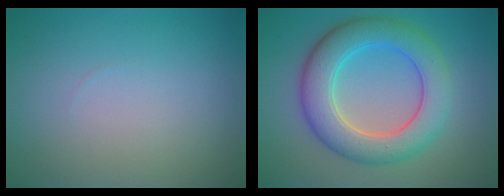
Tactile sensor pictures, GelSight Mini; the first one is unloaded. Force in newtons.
{"total": 7.2, "press": 7.2, "slide": 0.5}